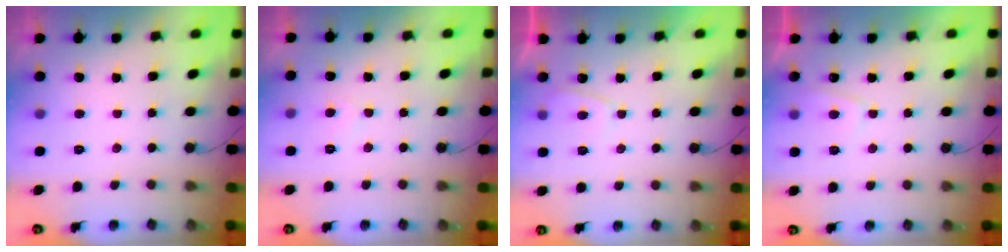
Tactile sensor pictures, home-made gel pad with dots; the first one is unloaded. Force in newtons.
{"total": 3.0, "press": 3.0, "slide": 0.5}
{"total": 1.5, "press": 1.3, "slide": 0.6}
{"total": 1.9, "press": 1.8, "slide": 0.7}